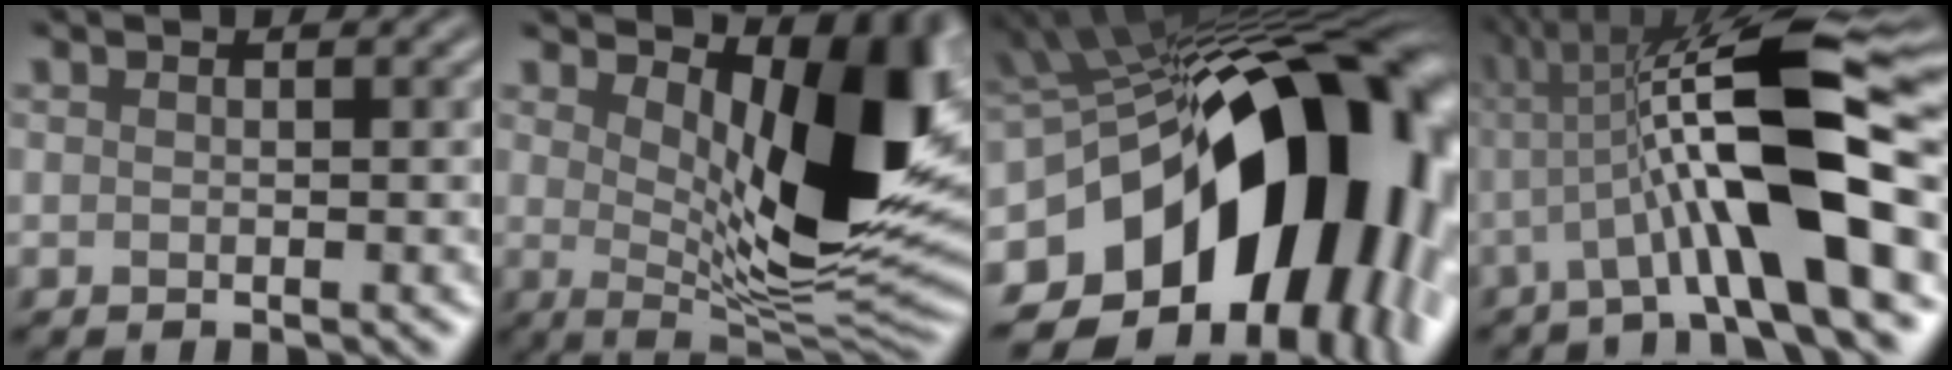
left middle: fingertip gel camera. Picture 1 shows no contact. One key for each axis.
{"total": 12.4, "fx": 3.1, "fy": 3.8, "fz": 11.3, "tx": -0.156, "ty": -0.017, "tz": 0.087}
{"total": 17.8, "fx": -4.4, "fy": 11.2, "fz": 13.2, "tx": -0.217, "ty": -0.019, "tz": -0.031}
{"total": 10.8, "fx": -1.8, "fy": 1.8, "fz": 10.5, "tx": -0.191, "ty": 0.013, "tz": -0.009}